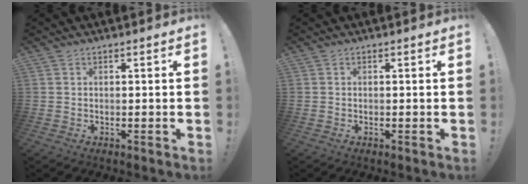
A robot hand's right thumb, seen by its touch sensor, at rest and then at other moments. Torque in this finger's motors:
{"motor_torque": [-0.20, -0.03, -0.18, 0.06, -0.06]}